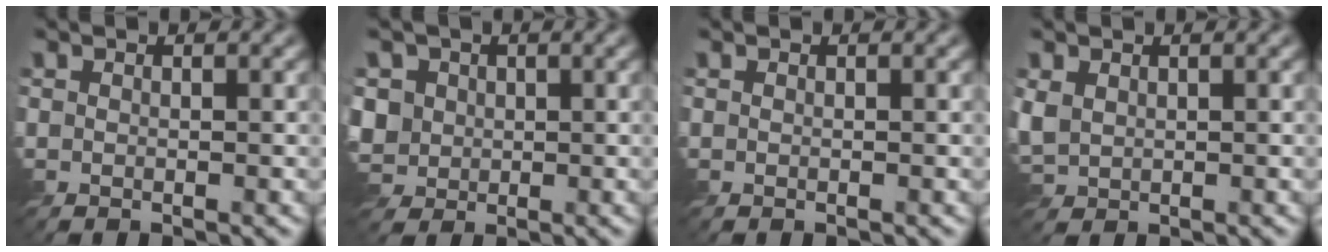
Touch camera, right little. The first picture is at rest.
{"total": 5.1, "force": [0.8, 4.5, 2.2], "torque": [-0.072, 0.013, 0.017]}
{"total": 0.0}
{"total": 2.7, "force": [0.7, 2.1, 1.6], "torque": [-0.048, 0.000, 0.012]}